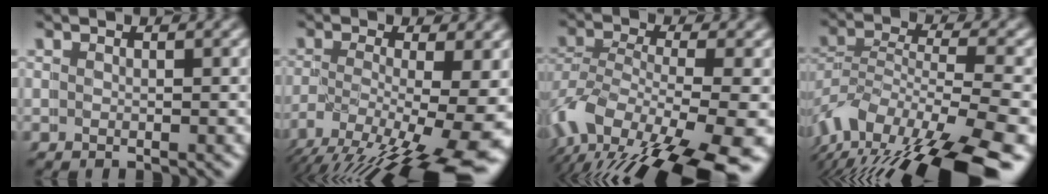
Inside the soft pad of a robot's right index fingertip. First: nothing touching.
{"total": 8.3, "force": [-1.5, 2.7, 7.7], "torque": [-0.132, -0.031, -0.011]}
{"total": 8.6, "force": [-2.8, 4.2, 6.9], "torque": [-0.145, -0.036, -0.031]}
{"total": 8.7, "force": [-3.8, 4.5, 6.4], "torque": [-0.135, -0.040, -0.049]}